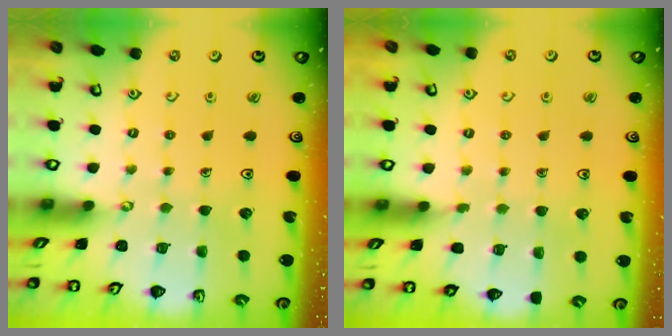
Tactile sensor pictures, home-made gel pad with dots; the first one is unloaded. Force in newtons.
{"total": 2.9, "press": 2.8, "slide": 0.5}